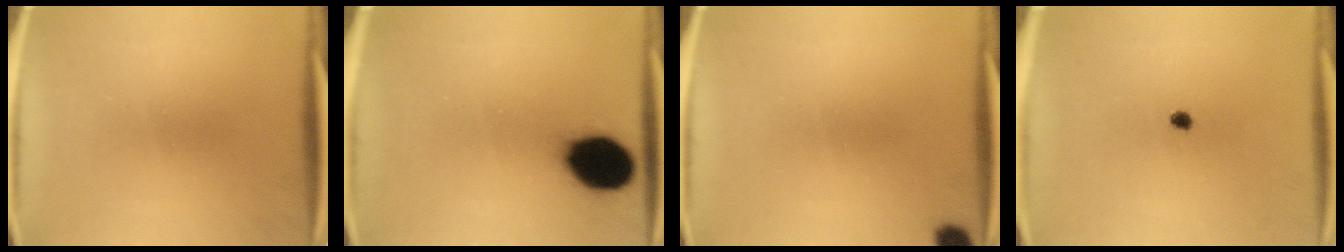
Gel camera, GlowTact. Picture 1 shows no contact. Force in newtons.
{"total": 14.3}
{"total": 2.5}
{"total": 1.2}